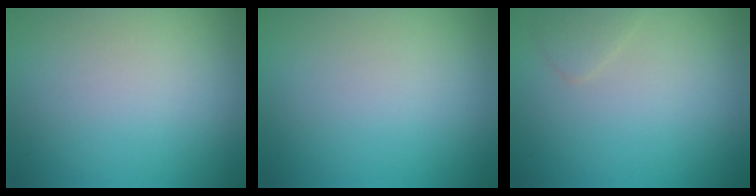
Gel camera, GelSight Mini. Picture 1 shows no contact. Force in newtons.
{"total": 0.0}
{"total": 1.1, "press": 1.1, "slide": 0.0}